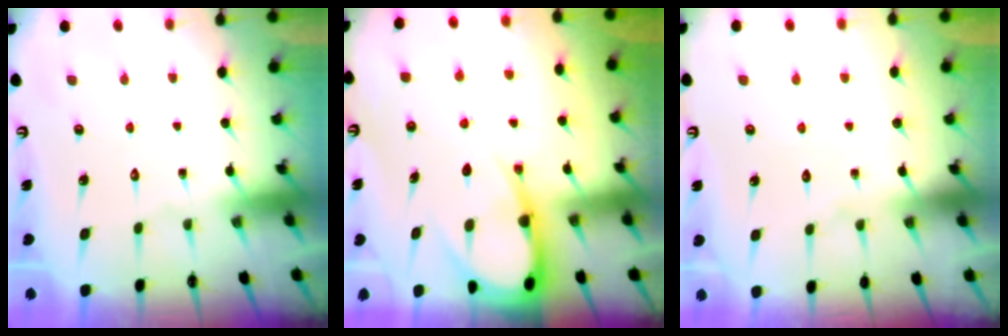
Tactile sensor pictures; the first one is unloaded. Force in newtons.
{"total": 8.0, "press": 8.0, "slide": 0.9}
{"total": 4.4, "press": 4.4, "slide": 0.4}